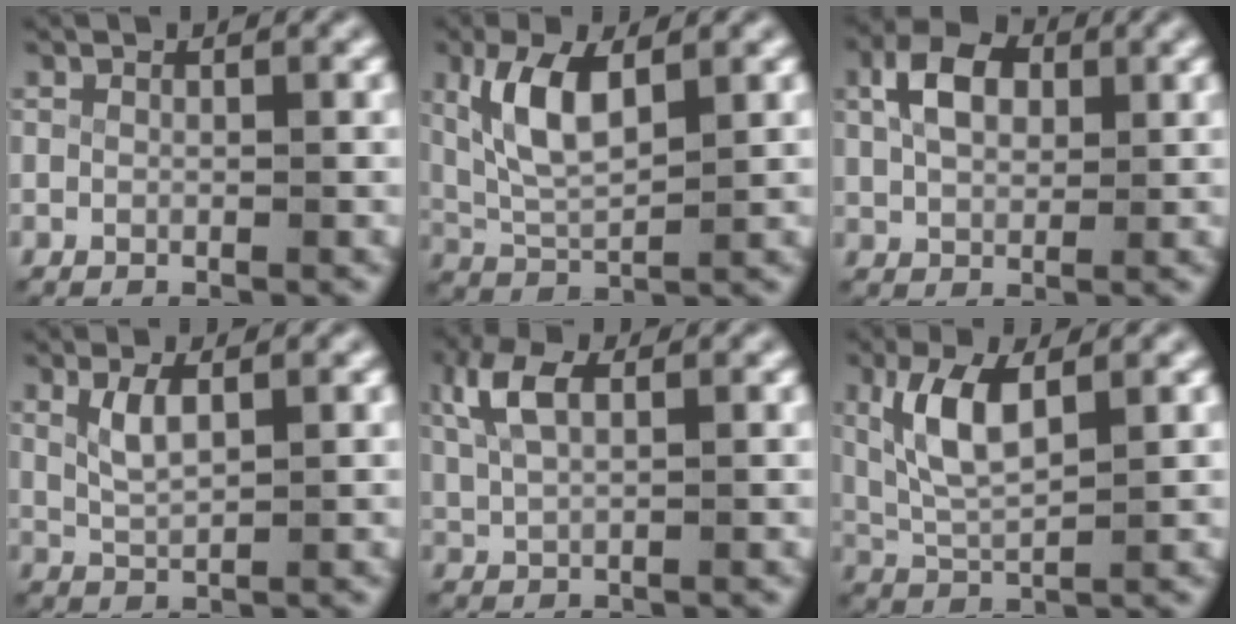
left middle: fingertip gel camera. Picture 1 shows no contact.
{"total": 6.2, "force": [2.1, 3.3, 4.8], "torque": [-0.121, -0.013, 0.047]}
{"total": 4.4, "force": [1.4, 2.8, 3.2], "torque": [-0.065, -0.003, 0.029]}
{"total": 2.2, "force": [0.9, 0.7, 1.8], "torque": [-0.042, -0.007, 0.027]}
{"total": 3.7, "force": [1.7, 1.8, 2.8], "torque": [-0.073, 0.001, 0.037]}
{"total": 5.6, "force": [1.9, 2.8, 4.5], "torque": [-0.114, -0.011, 0.044]}